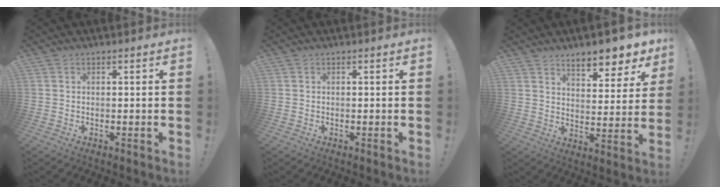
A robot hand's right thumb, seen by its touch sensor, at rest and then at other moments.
{"total": 0.0}
{"total": 9.1, "force": [7.6, 2.6, 4.4], "torque": [-0.047, -0.067, 0.131]}